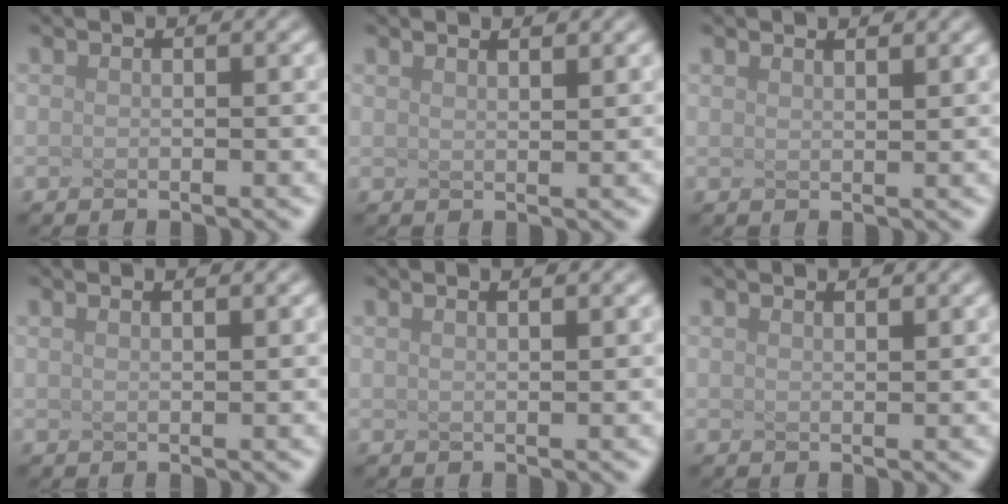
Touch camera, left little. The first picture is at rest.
{"total": 1.7, "force": [1.4, 0.4, 0.8], "torque": [-0.006, 0.021, 0.013]}
{"total": 1.4, "force": [1.3, 0.2, 0.5], "torque": [-0.002, 0.015, 0.014]}
{"total": 1.7, "force": [1.1, 0.6, 1.2], "torque": [-0.010, 0.023, 0.004]}
{"total": 1.8, "force": [1.1, 0.6, 1.3], "torque": [-0.013, 0.025, 0.006]}
{"total": 1.1, "force": [0.9, 0.2, 0.5], "torque": [-0.001, 0.013, 0.007]}